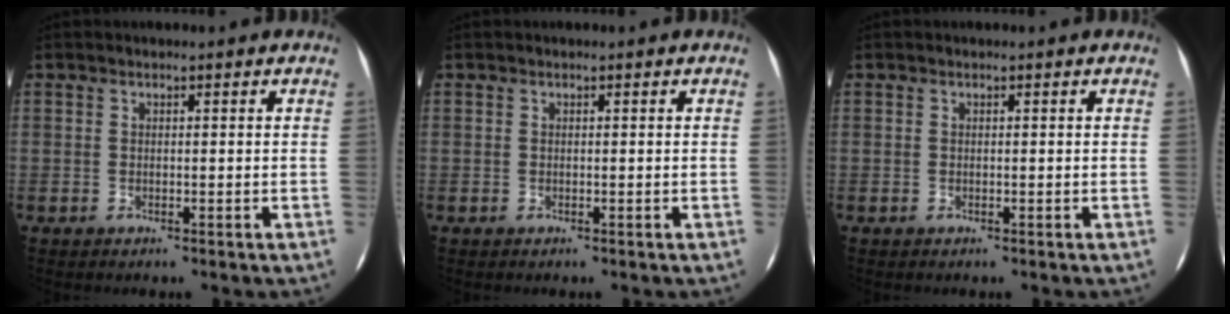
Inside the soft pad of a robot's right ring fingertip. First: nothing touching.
{"total": 0.0}
{"total": 0.0}